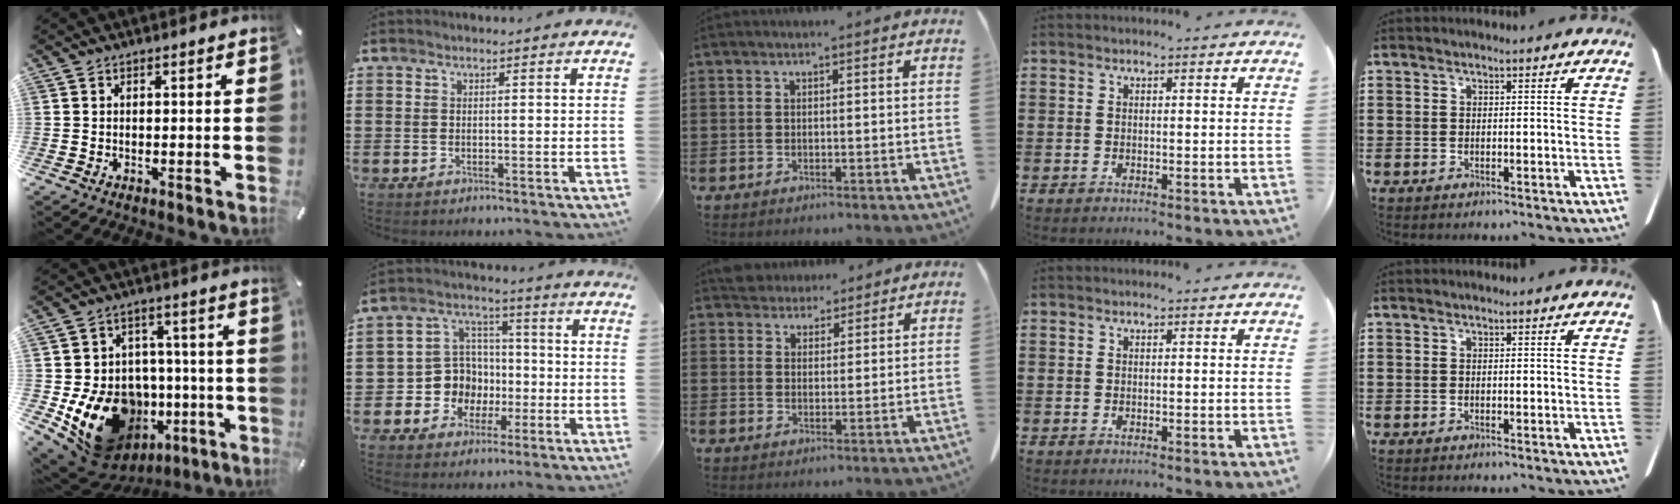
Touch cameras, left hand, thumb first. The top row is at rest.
{"thumb": {"total": 18.7, "force": [-5.6, 15.0, 9.6], "torque": [-0.179, 0.016, -0.064]}, "index": {"total": 8.7, "force": [-1.3, 8.3, 2.1], "torque": [-0.090, 0.006, -0.021]}, "middle": {"total": 3.8, "force": [3.6, 1.3, 0.0], "torque": [-0.004, -0.008, 0.070]}}